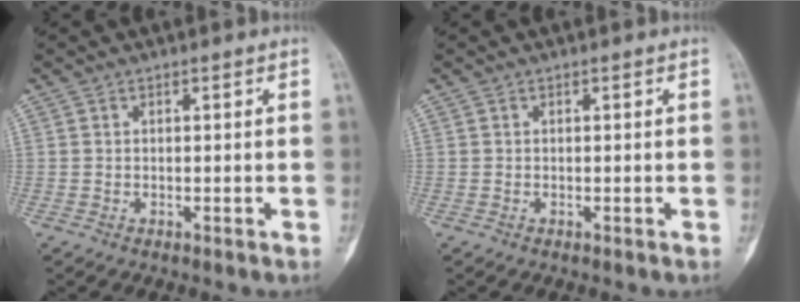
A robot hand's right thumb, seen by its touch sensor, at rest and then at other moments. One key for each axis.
{"total": 0.0}